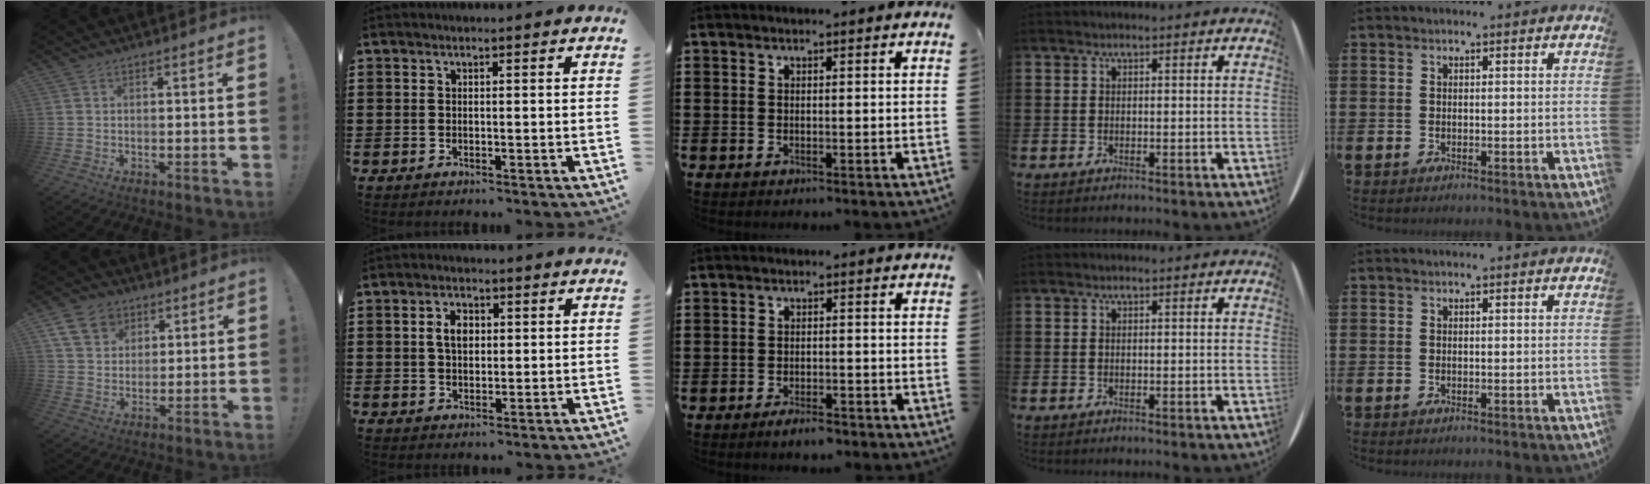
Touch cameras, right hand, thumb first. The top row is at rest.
{"thumb": {"total": 10.9, "force": [5.4, 8.4, 4.4], "torque": [-0.063, -0.025, 0.108]}, "index": {"total": 3.6, "force": [0.6, 2.2, 2.8], "torque": [-0.053, 0.009, 0.006]}, "middle": {"total": 2.5, "force": [-2.2, 0.6, 1.0], "torque": [-0.017, 0.003, -0.041]}}